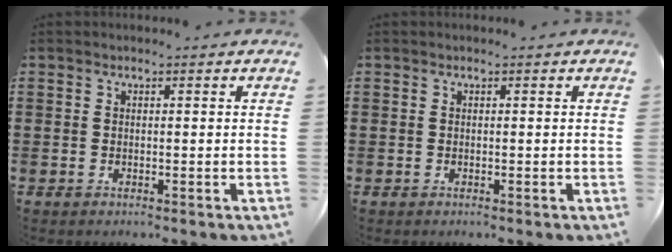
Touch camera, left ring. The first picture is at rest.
{"total": 0.0}